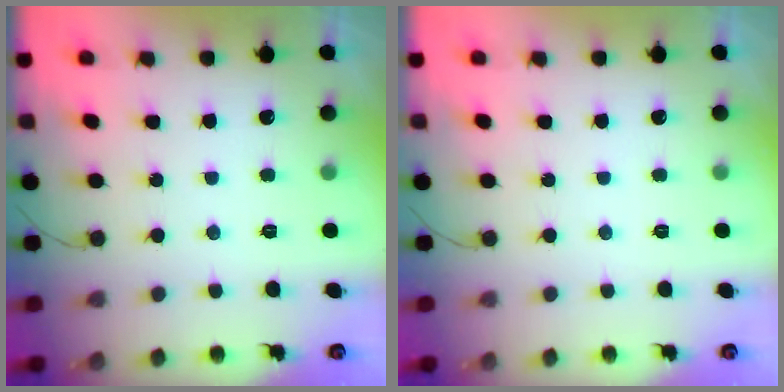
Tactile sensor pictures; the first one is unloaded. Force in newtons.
{"total": 0.0}